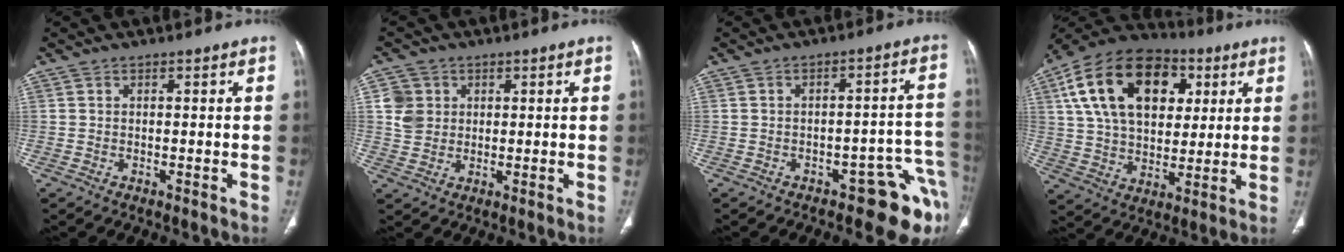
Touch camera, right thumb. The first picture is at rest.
{"total": 5.3, "force": [1.4, 4.8, 1.8], "torque": [-0.014, -0.002, 0.028]}
{"total": 10.0, "force": [-6.0, 3.8, 6.9], "torque": [-0.043, 0.058, -0.080]}
{"total": 24.1, "force": [7.9, 15.5, 16.7], "torque": [-0.279, 0.008, 0.130]}